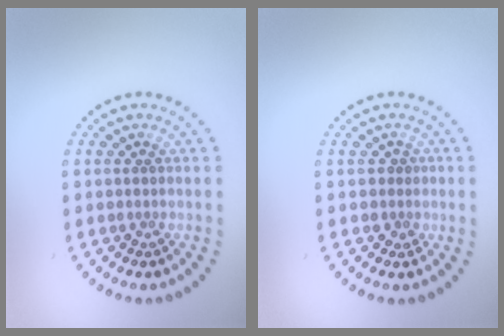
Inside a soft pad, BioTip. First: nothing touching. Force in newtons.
{"total": 1.1, "press": 1.0, "slide": 0.6}